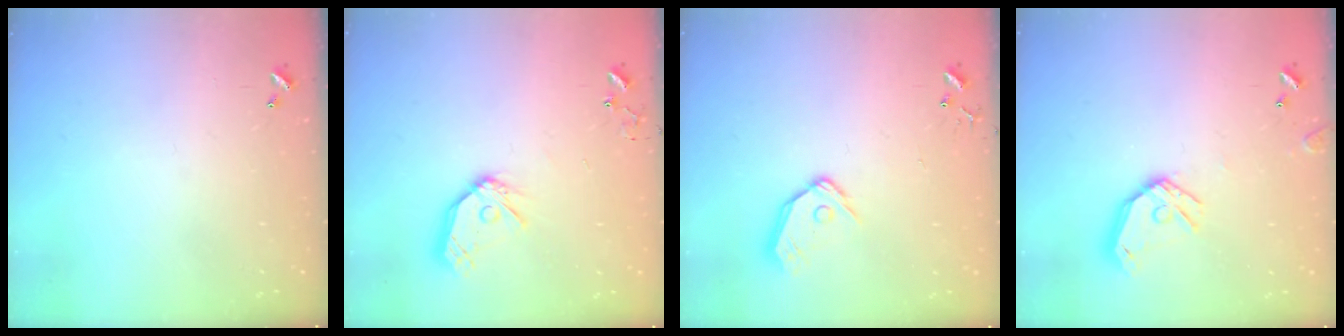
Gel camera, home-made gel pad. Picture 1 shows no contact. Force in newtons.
{"total": 13.0, "press": 12.9, "slide": 1.6}
{"total": 10.3, "press": 10.2, "slide": 1.4}
{"total": 13.0, "press": 12.9, "slide": 1.9}